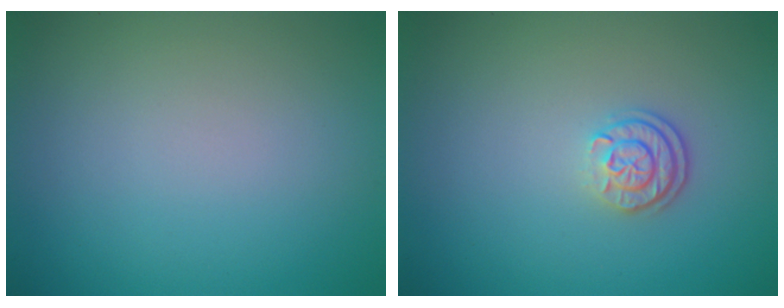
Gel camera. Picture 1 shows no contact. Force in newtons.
{"total": 2.2, "press": 1.8, "slide": 1.3}